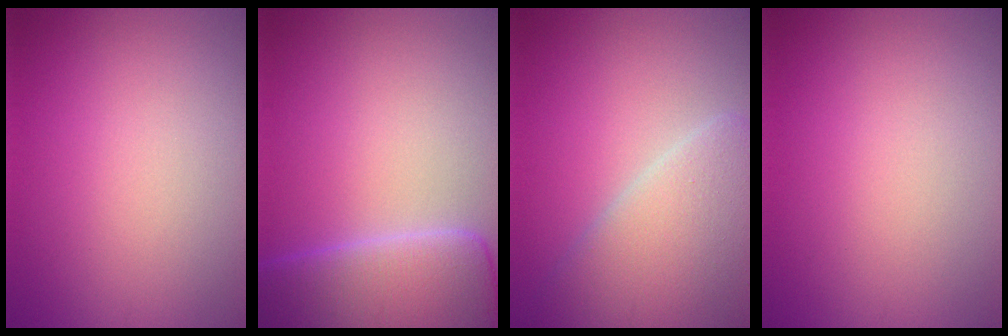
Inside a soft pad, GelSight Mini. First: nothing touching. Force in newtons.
{"total": 11.1, "press": 11.1, "slide": 0.7}
{"total": 6.7, "press": 6.7, "slide": 0.5}
{"total": 0.0}